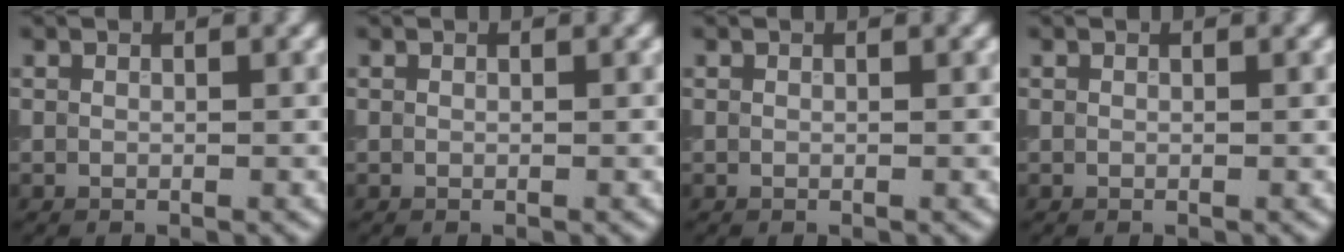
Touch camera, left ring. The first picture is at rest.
{"total": 0.0}
{"total": 0.0}
{"total": 0.0}